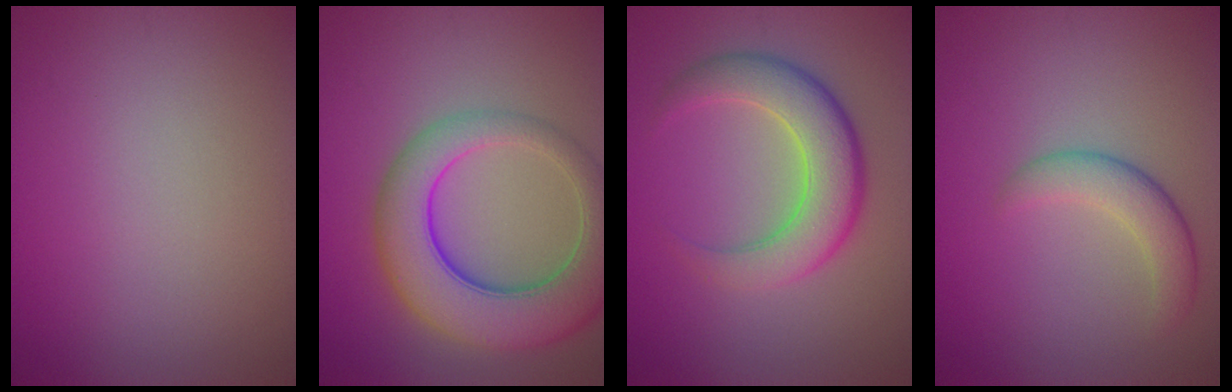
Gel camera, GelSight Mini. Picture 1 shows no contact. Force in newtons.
{"total": 8.6, "press": 8.6, "slide": 0.6}
{"total": 6.0, "press": 6.0, "slide": 0.5}
{"total": 3.0, "press": 3.0, "slide": 0.1}